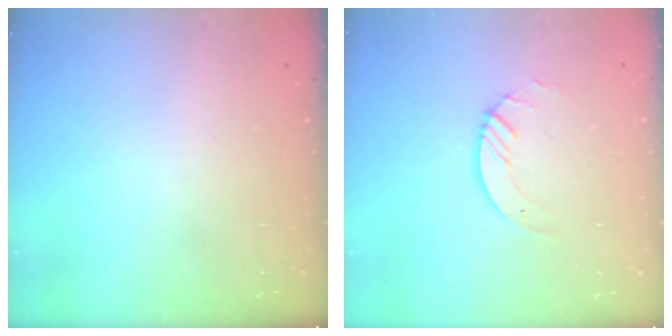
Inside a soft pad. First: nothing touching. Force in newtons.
{"total": 3.0, "press": 3.0, "slide": 0.3}